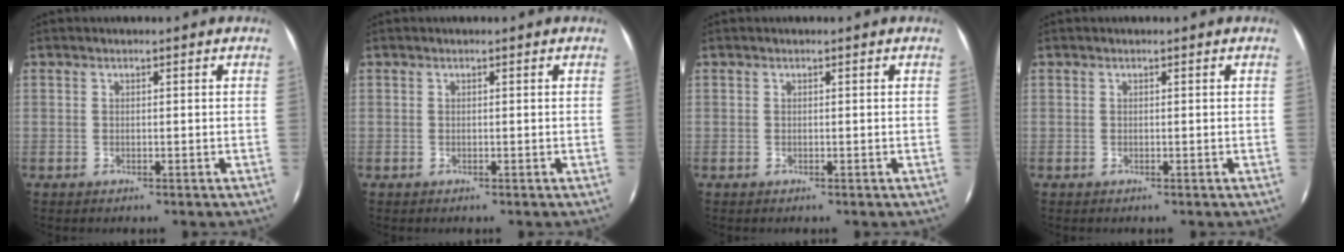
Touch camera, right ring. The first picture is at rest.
{"total": 0.0}
{"total": 0.0}
{"total": 0.0}